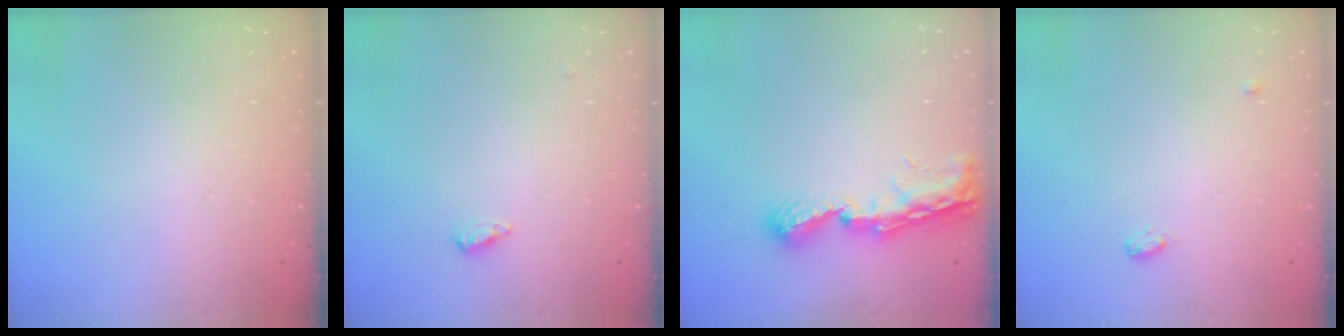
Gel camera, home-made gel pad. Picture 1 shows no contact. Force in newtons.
{"total": 2.2, "press": 2.2, "slide": 0.5}
{"total": 8.4, "press": 8.4, "slide": 1.1}
{"total": 7.9, "press": 4.2, "slide": 6.7}